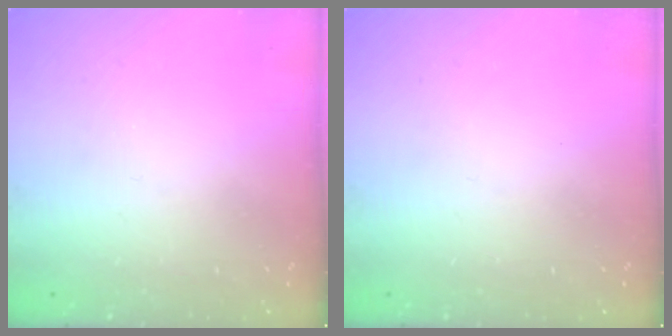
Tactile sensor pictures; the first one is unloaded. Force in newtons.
{"total": 0.0}